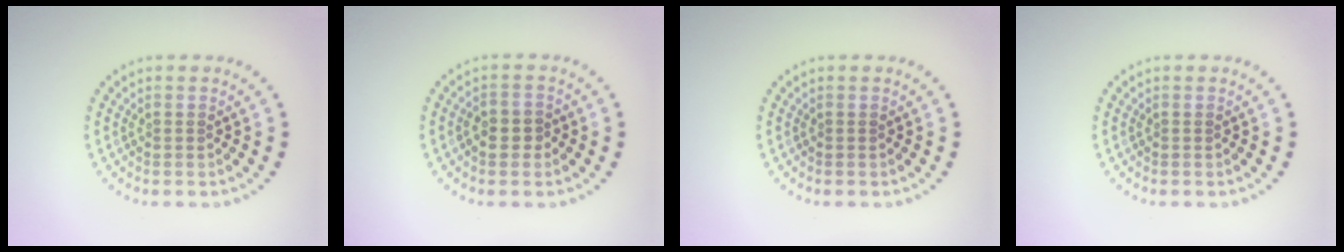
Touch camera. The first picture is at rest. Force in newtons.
{"total": 1.7, "press": 1.6, "slide": 0.5}
{"total": 0.0}
{"total": 0.0}